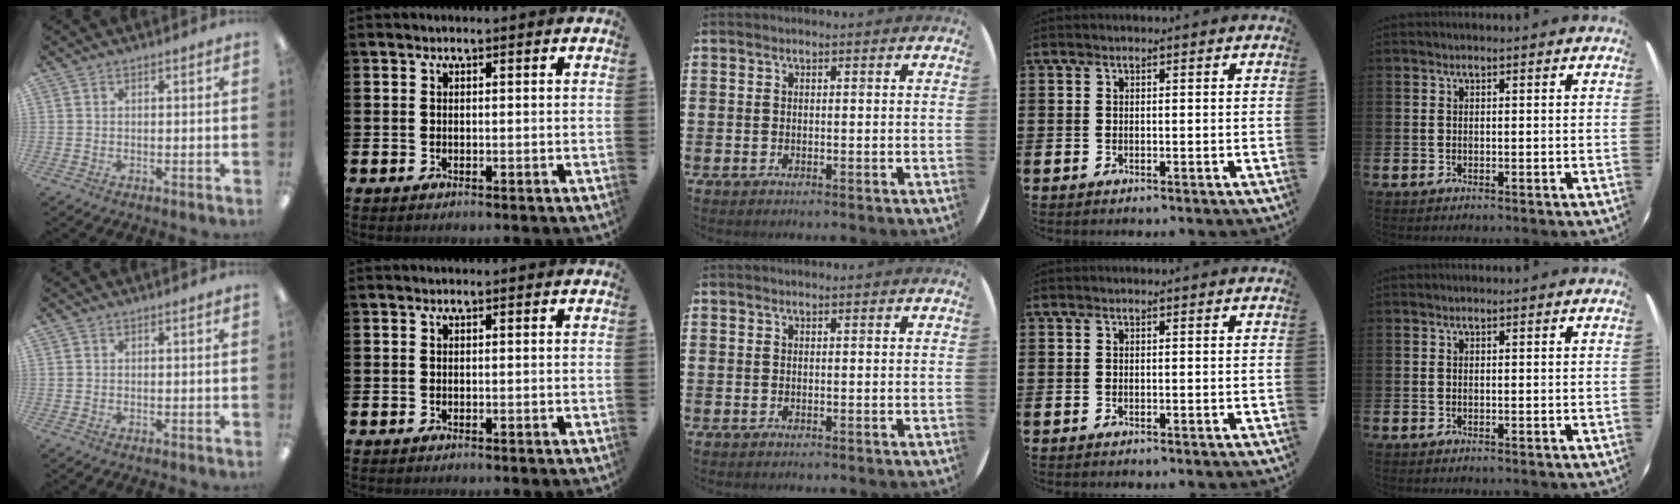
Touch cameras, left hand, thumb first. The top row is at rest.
{}